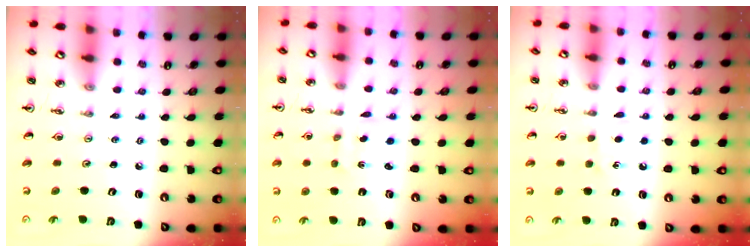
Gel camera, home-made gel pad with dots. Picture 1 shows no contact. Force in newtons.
{"total": 2.8, "press": 2.8, "slide": 0.5}
{"total": 5.0, "press": 5.0, "slide": 0.7}